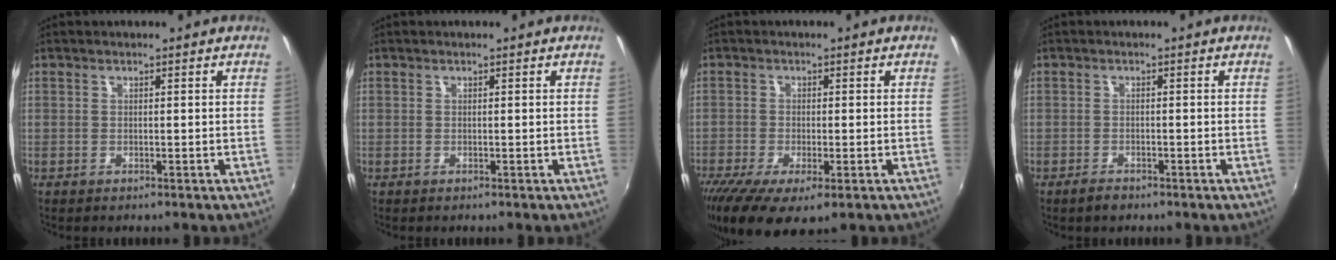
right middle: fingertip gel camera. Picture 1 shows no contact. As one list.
[{"total": 0.0}, {"total": 10.8, "force": [-6.1, 3.5, 8.1], "torque": [-0.173, -0.051, -0.102]}, {"total": 2.0, "force": [-1.6, 0.8, 0.8], "torque": [-0.022, -0.003, -0.029]}]